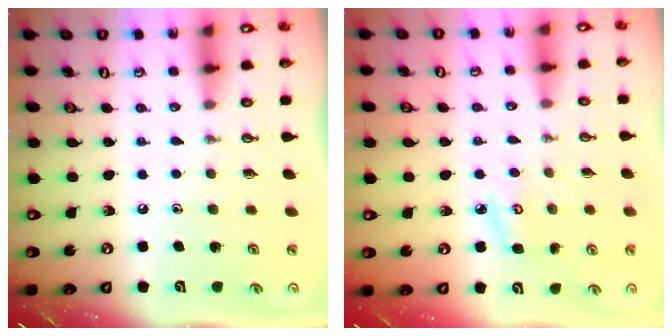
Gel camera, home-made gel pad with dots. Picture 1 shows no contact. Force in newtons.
{"total": 5.4, "press": 5.4, "slide": 0.6}